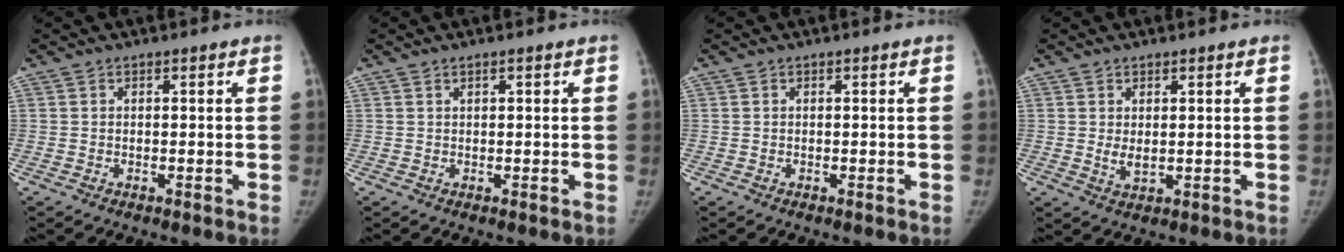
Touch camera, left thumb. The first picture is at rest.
{"total": 0.9, "force": [0.5, 0.4, 0.6], "torque": [-0.007, 0.000, 0.007]}
{"total": 0.0}
{"total": 2.7, "force": [0.5, 1.5, 2.2], "torque": [-0.034, -0.011, 0.015]}